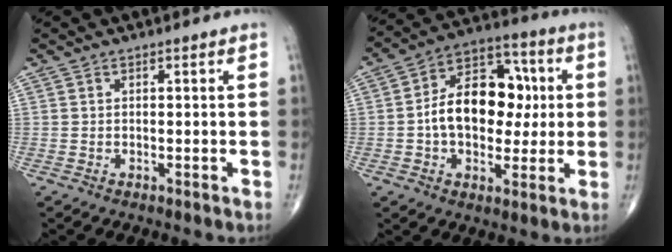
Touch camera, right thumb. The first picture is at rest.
{"total": 16.3, "force": [0.5, 10.9, 12.1], "torque": [-0.152, 0.032, 0.003]}